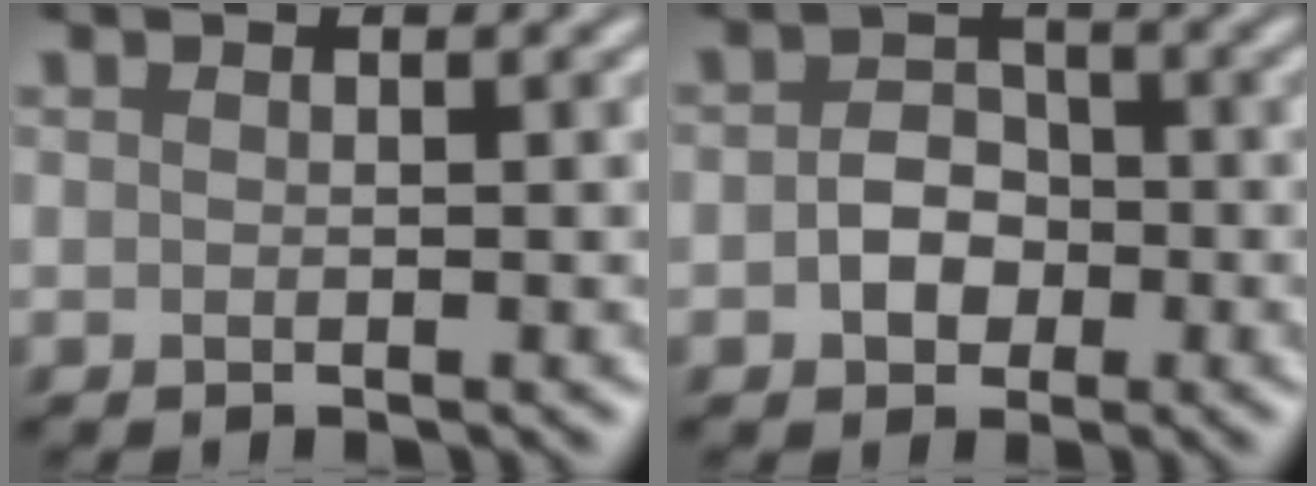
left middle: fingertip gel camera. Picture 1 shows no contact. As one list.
[{"total": 3.1, "force": [-0.8, 2.4, 1.7], "torque": [-0.028, 0.000, -0.017]}]